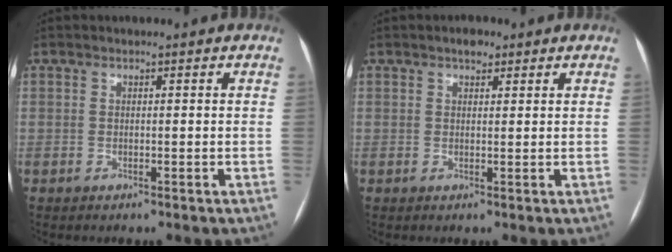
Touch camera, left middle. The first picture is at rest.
{"total": 1.8, "force": [1.2, 0.9, 1.0], "torque": [-0.015, 0.006, 0.017]}